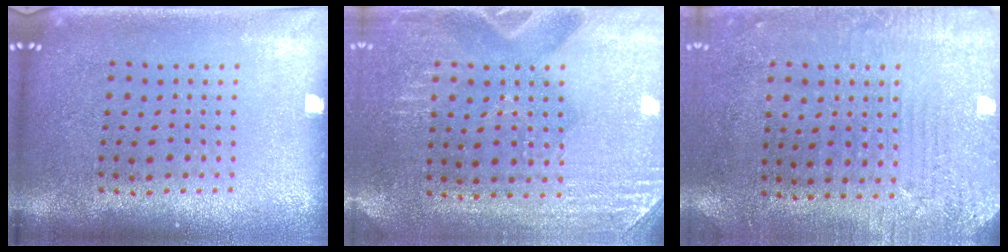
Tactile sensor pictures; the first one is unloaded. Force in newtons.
{"total": 3.0, "press": 2.8, "slide": 1.0}
{"total": 2.9, "press": 2.4, "slide": 1.6}